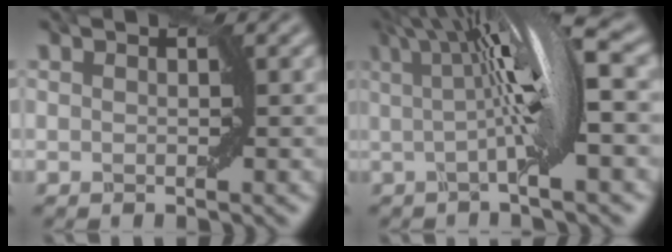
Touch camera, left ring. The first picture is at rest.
{"total": 7.2, "force": [0.9, 1.4, 7.1], "torque": [-0.109, 0.006, 0.011]}